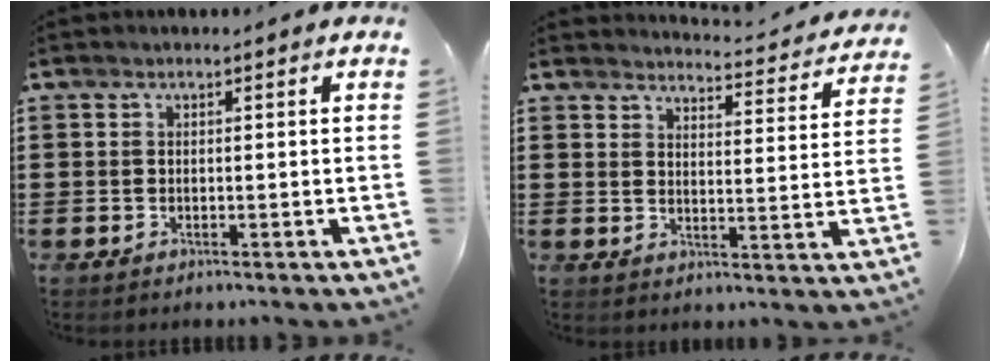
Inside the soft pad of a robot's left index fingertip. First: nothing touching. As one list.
[{"total": 3.6, "force": [3.6, -0.2, 0.5], "torque": [-0.013, -0.034, 0.056]}]